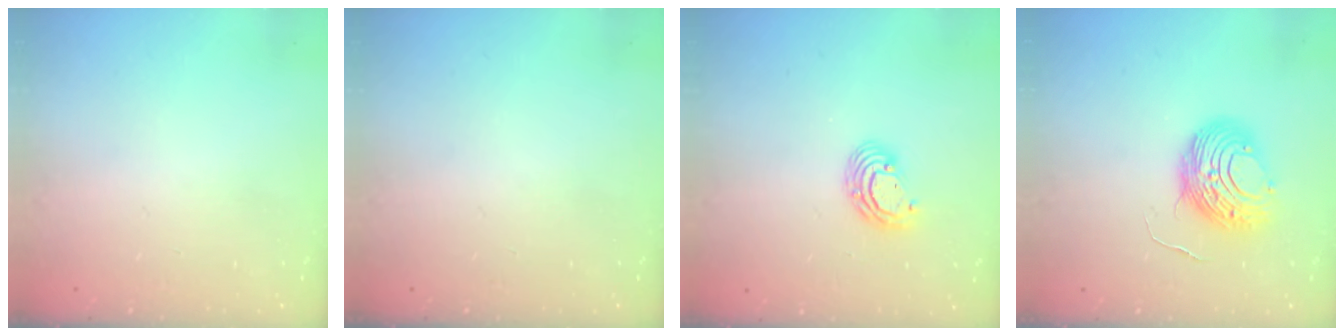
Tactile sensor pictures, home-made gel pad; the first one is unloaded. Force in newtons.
{"total": 0.0}
{"total": 6.5, "press": 6.5, "slide": 0.2}
{"total": 10.3, "press": 10.3, "slide": 0.7}